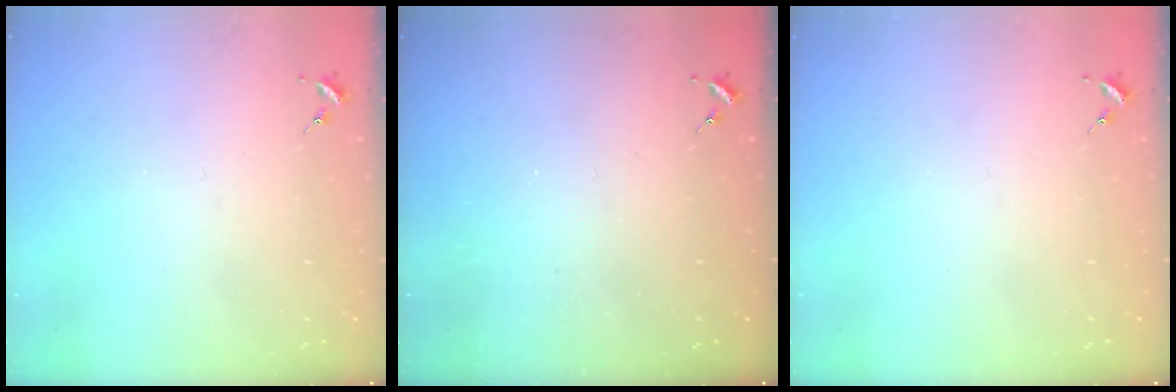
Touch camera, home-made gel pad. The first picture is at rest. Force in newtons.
{"total": 0.0}
{"total": 0.0}